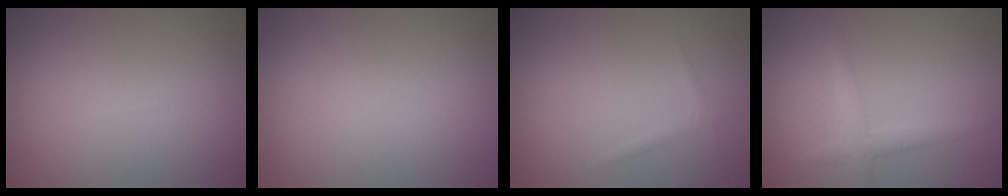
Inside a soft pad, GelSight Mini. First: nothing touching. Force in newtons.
{"total": 0.0}
{"total": 0.7, "press": 0.7, "slide": 0.0}
{"total": 2.0, "press": 2.0, "slide": 0.1}